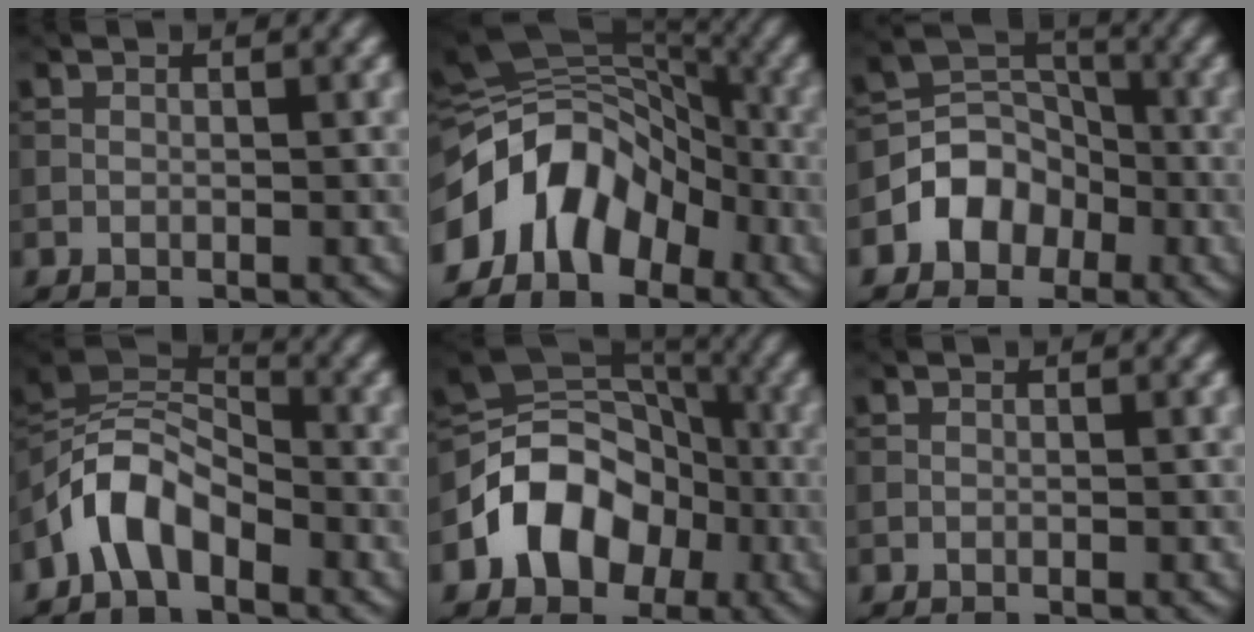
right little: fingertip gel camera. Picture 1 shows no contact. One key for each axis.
{"total": 10.0, "fx": -4.4, "fy": 6.7, "fz": 6.0, "tx": -0.089, "ty": 0.014, "tz": -0.097}
{"total": 4.9, "fx": -2.4, "fy": 3.9, "fz": 1.9, "tx": -0.016, "ty": 0.007, "tz": -0.051}
{"total": 5.7, "fx": -3.2, "fy": 3.1, "fz": 3.5, "tx": -0.061, "ty": 0.011, "tz": -0.074}
{"total": 8.4, "fx": -3.2, "fy": 6.4, "fz": 4.4, "tx": -0.059, "ty": 0.005, "tz": -0.064}
{"total": 0.0}